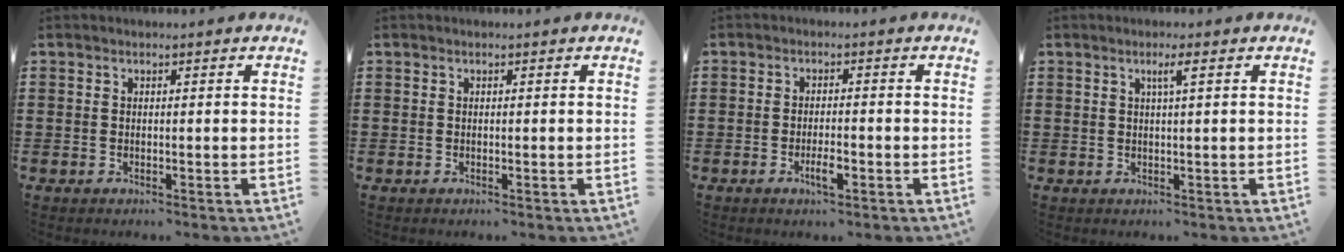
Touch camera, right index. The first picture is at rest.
{"total": 0.0}
{"total": 3.1, "force": [-1.4, 0.7, 2.6], "torque": [-0.053, -0.001, -0.027]}
{"total": 1.9, "force": [0.7, 0.0, 1.7], "torque": [-0.034, 0.001, 0.010]}